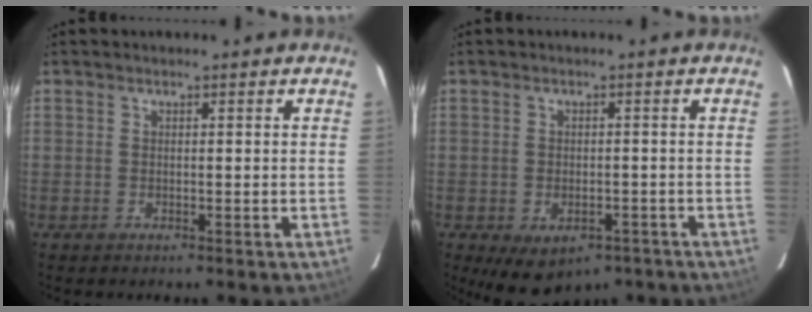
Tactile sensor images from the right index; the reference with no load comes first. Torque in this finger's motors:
{"motor_torque": [1.10, -1.04, 0.50, 0.07]}